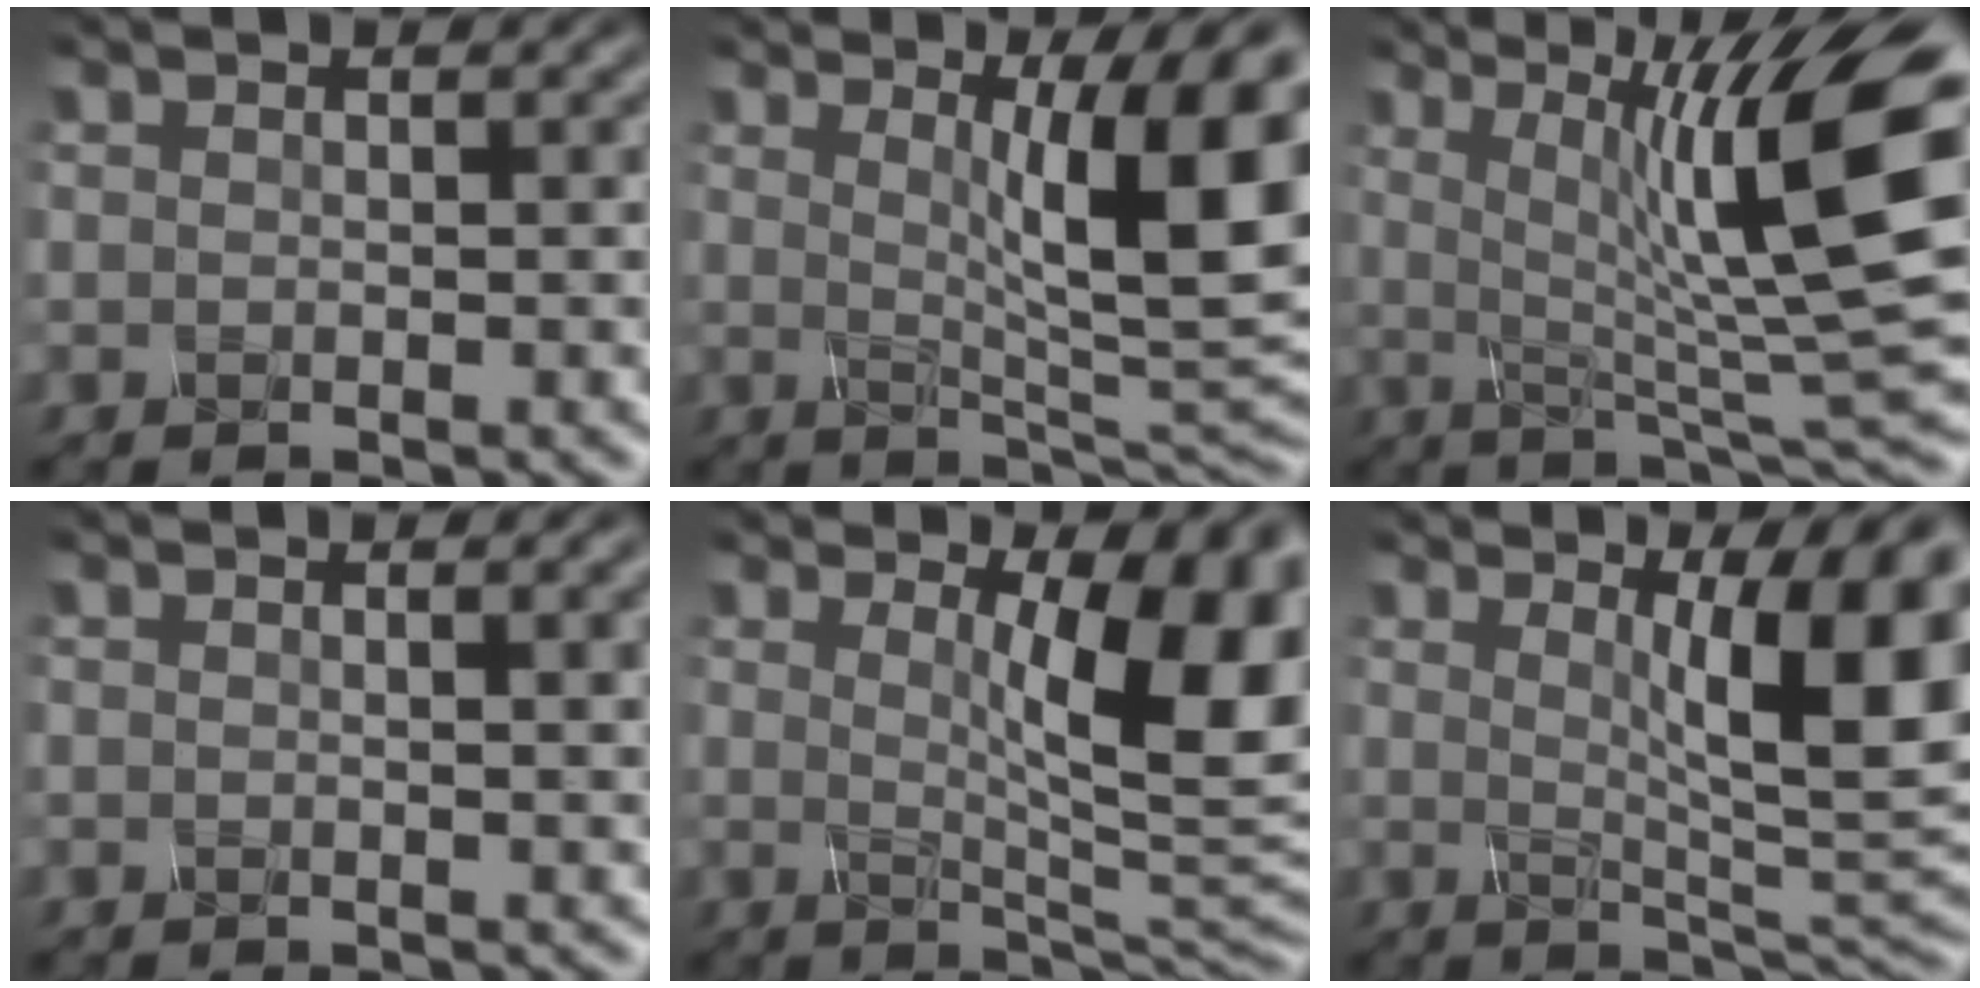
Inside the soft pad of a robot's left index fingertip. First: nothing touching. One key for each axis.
{"total": 10.6, "fx": 2.5, "fy": 2.3, "fz": 10.1, "tx": -0.126, "ty": -0.005, "tz": 0.039}
{"total": 13.2, "fx": 2.4, "fy": 2.7, "fz": 12.7, "tx": -0.177, "ty": 0.010, "tz": 0.037}
{"total": 3.2, "fx": 0.8, "fy": 1.1, "fz": 2.8, "tx": -0.023, "ty": 0.007, "tz": 0.004}
{"total": 10.4, "fx": 2.6, "fy": 2.7, "fz": 9.7, "tx": -0.110, "ty": -0.005, "tz": 0.041}
{"total": 10.3, "fx": 2.7, "fy": 2.4, "fz": 9.7, "tx": -0.111, "ty": -0.003, "tz": 0.041}